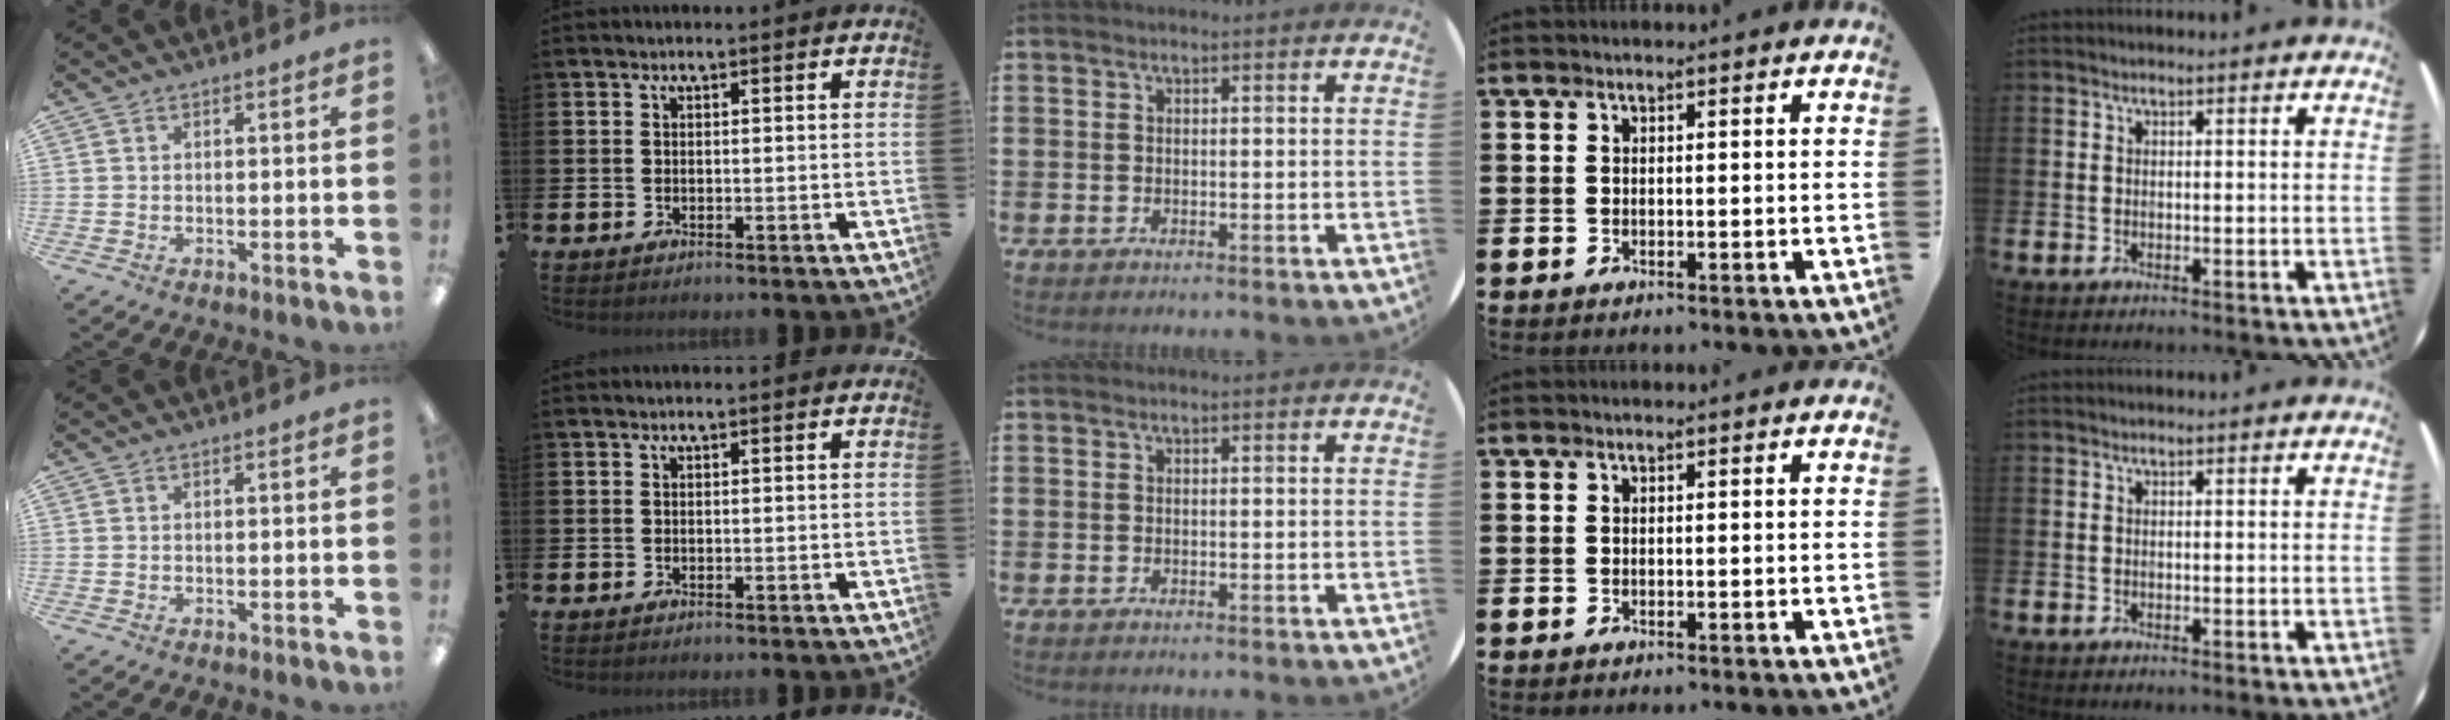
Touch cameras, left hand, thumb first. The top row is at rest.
{}